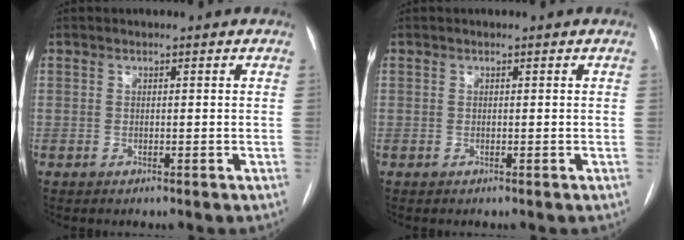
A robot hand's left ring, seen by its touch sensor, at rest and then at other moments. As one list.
[{"total": 0.0}]